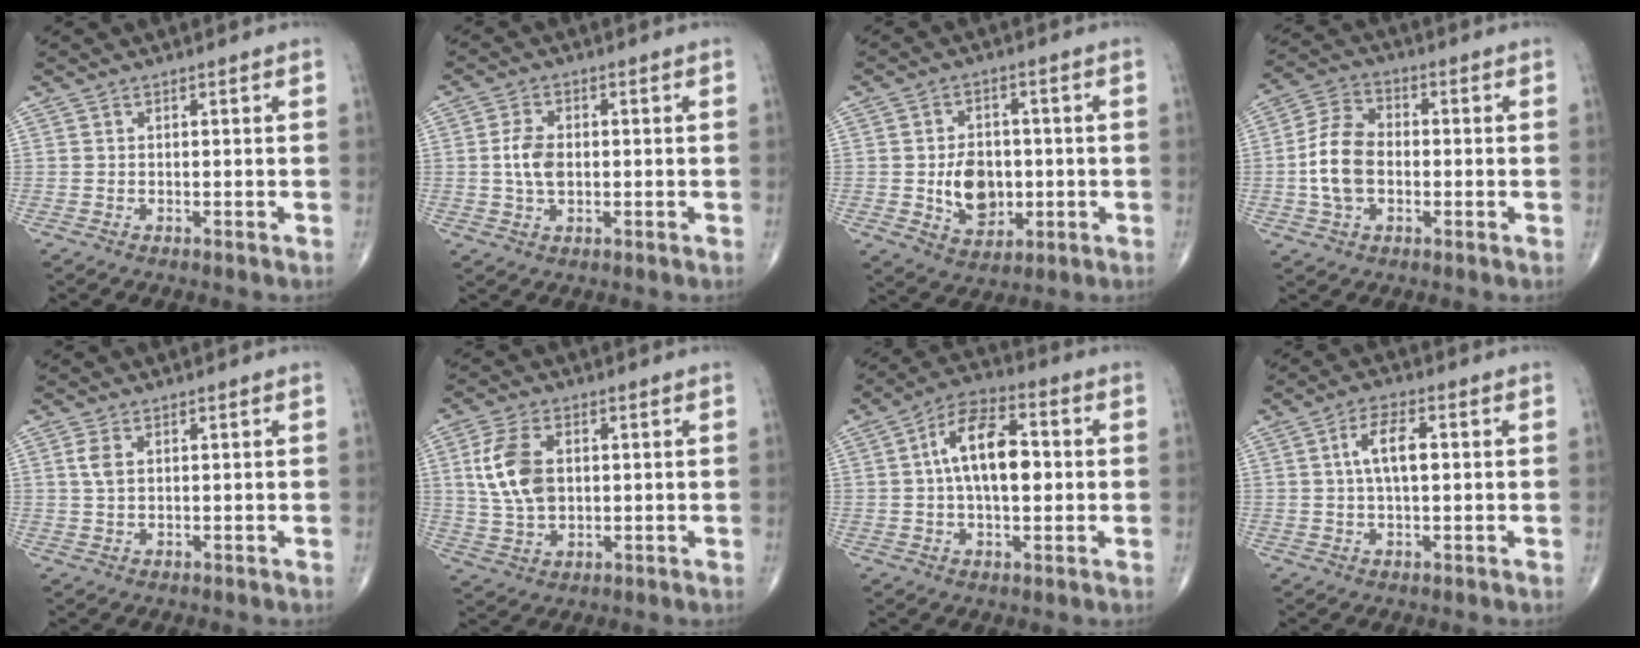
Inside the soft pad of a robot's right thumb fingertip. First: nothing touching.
{"total": 3.9, "force": [0.0, 2.4, 3.1], "torque": [-0.057, 0.004, -0.003]}
{"total": 9.4, "force": [-0.9, 6.8, 6.4], "torque": [-0.072, -0.001, -0.007]}
{"total": 10.2, "force": [-1.1, 6.6, 7.7], "torque": [-0.145, 0.023, -0.027]}
{"total": 2.9, "force": [0.9, 1.6, 2.2], "torque": [-0.048, 0.003, 0.018]}
{"total": 10.3, "force": [1.7, 6.5, 7.9], "torque": [-0.154, 0.001, 0.036]}
{"total": 13.3, "force": [1.1, 6.8, 11.3], "torque": [-0.180, 0.023, 0.011]}
{"total": 6.6, "force": [1.0, 2.8, 5.9], "torque": [-0.105, 0.009, 0.015]}